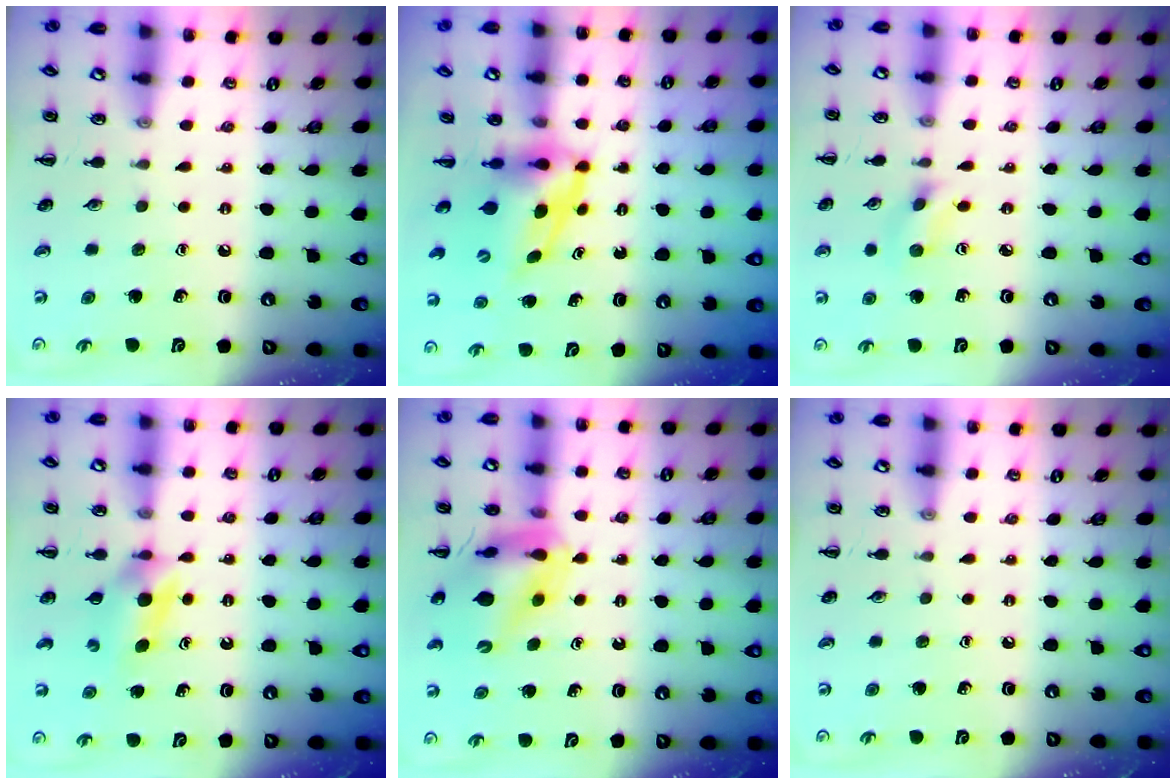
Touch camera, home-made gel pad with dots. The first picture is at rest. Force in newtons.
{"total": 5.5, "press": 5.4, "slide": 1.3}
{"total": 2.7, "press": 2.6, "slide": 0.8}
{"total": 3.9, "press": 3.7, "slide": 0.9}
{"total": 12.4, "press": 11.9, "slide": 3.5}
{"total": 0.0}